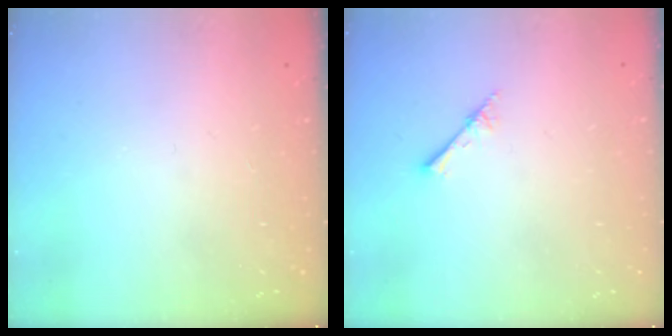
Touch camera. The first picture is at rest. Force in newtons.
{"total": 3.2, "press": 3.2, "slide": 0.4}